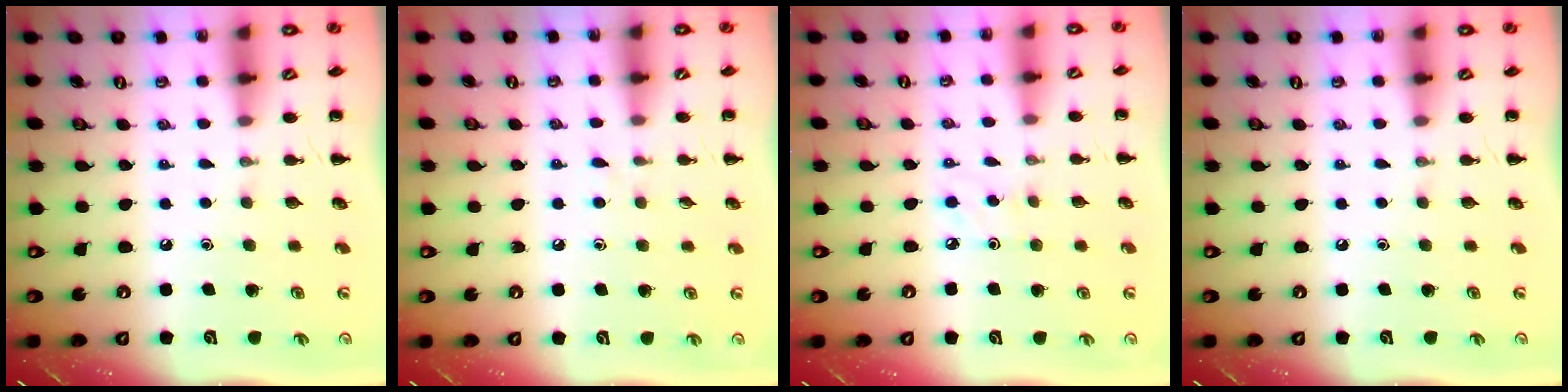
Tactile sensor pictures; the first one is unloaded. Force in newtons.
{"total": 3.9, "press": 3.5, "slide": 1.8}
{"total": 3.5, "press": 3.3, "slide": 1.0}
{"total": 0.0}